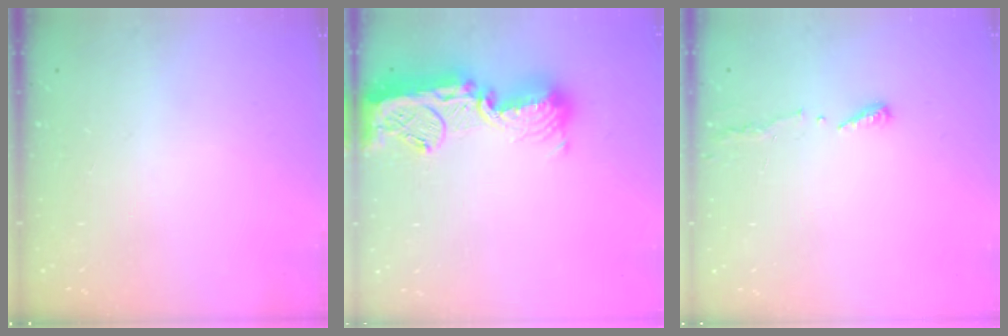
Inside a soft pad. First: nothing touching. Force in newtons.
{"total": 16.6, "press": 16.6, "slide": 1.4}
{"total": 3.5, "press": 3.4, "slide": 0.3}